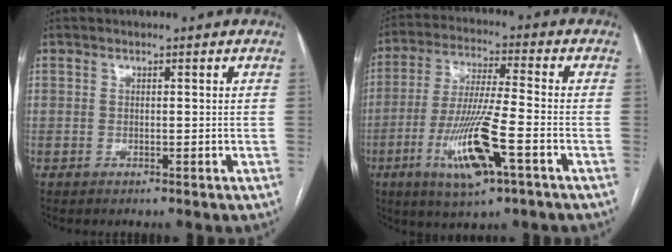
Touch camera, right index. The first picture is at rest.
{"total": 13.4, "force": [-5.3, 1.3, 12.2], "torque": [-0.246, -0.019, -0.093]}